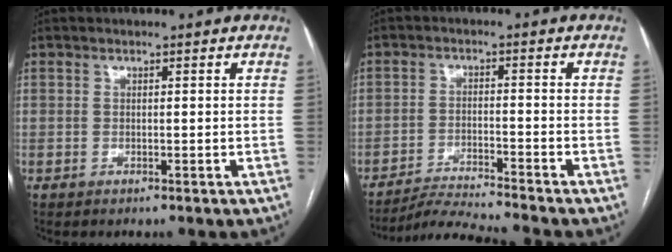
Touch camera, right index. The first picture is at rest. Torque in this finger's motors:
{"motor_torque": [-0.54, -1.33, 0.01, 0.04]}